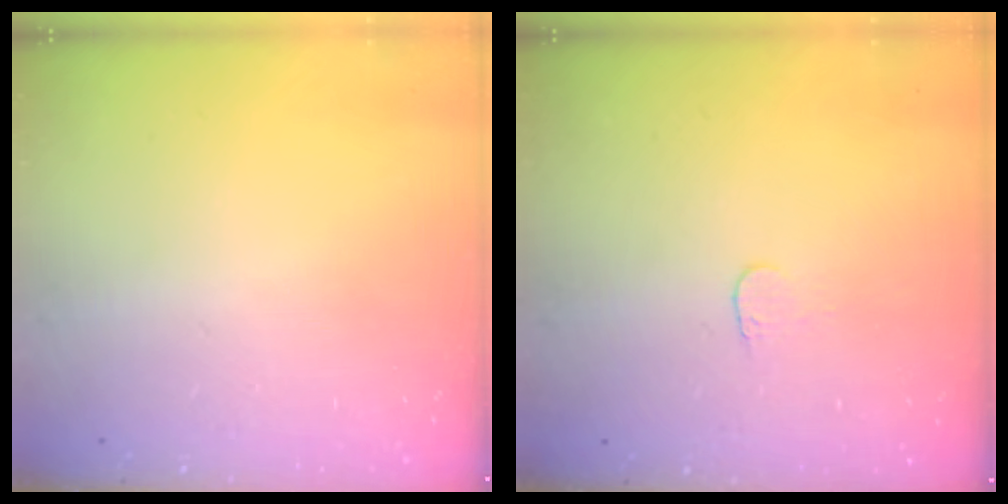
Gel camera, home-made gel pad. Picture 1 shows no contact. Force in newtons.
{"total": 3.8, "press": 3.8, "slide": 0.3}